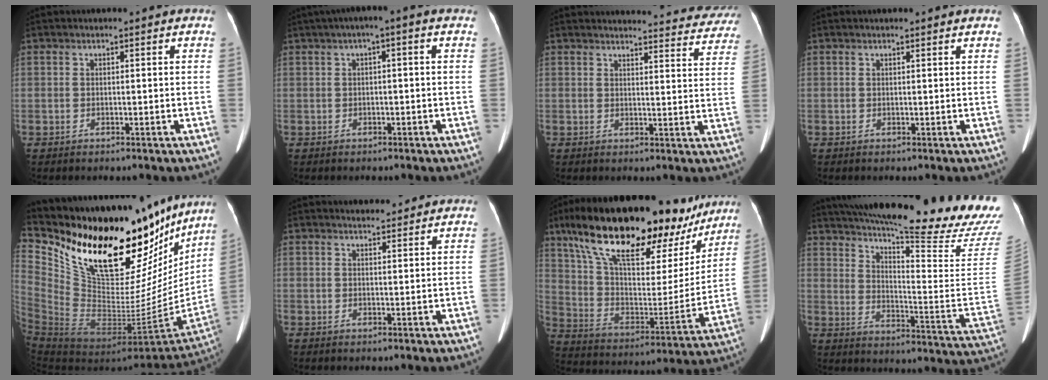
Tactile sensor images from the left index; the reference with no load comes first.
{"total": 2.9, "force": [0.9, 0.4, 2.8], "torque": [-0.043, 0.022, 0.014]}
{"total": 24.3, "force": [23.4, 4.7, 4.8], "torque": [-0.053, -0.050, 0.254]}
{"total": 2.3, "force": [2.1, 0.1, 0.8], "torque": [-0.012, 0.013, 0.022]}
{"total": 36.5, "force": [29.5, 12.4, 17.6], "torque": [-0.324, -0.047, 0.428]}
{"total": 2.7, "force": [2.5, 0.7, 0.5], "torque": [-0.010, 0.010, 0.038]}
{"total": 31.9, "force": [23.2, 10.8, 19.0], "torque": [-0.321, 0.038, 0.347]}
{"total": 31.8, "force": [26.7, 1.8, 17.2], "torque": [-0.240, -0.090, 0.344]}